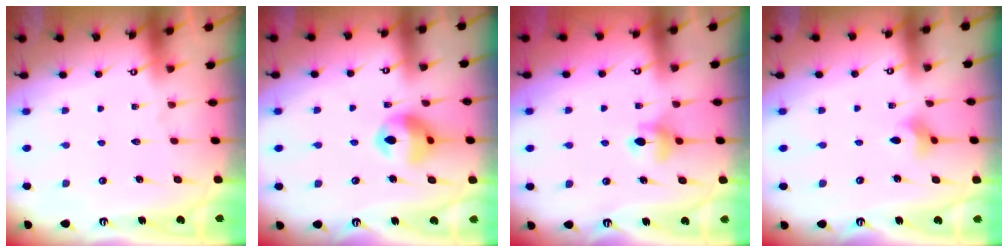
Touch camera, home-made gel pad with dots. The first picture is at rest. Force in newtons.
{"total": 11.8, "press": 11.7, "slide": 1.3}
{"total": 6.2, "press": 6.1, "slide": 0.8}
{"total": 3.2, "press": 3.1, "slide": 0.6}